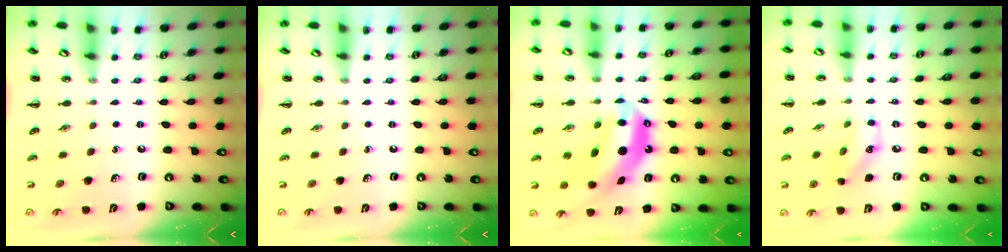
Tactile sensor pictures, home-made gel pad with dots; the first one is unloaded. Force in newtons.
{"total": 0.0}
{"total": 12.3, "press": 11.9, "slide": 2.8}
{"total": 7.9, "press": 7.9, "slide": 0.4}